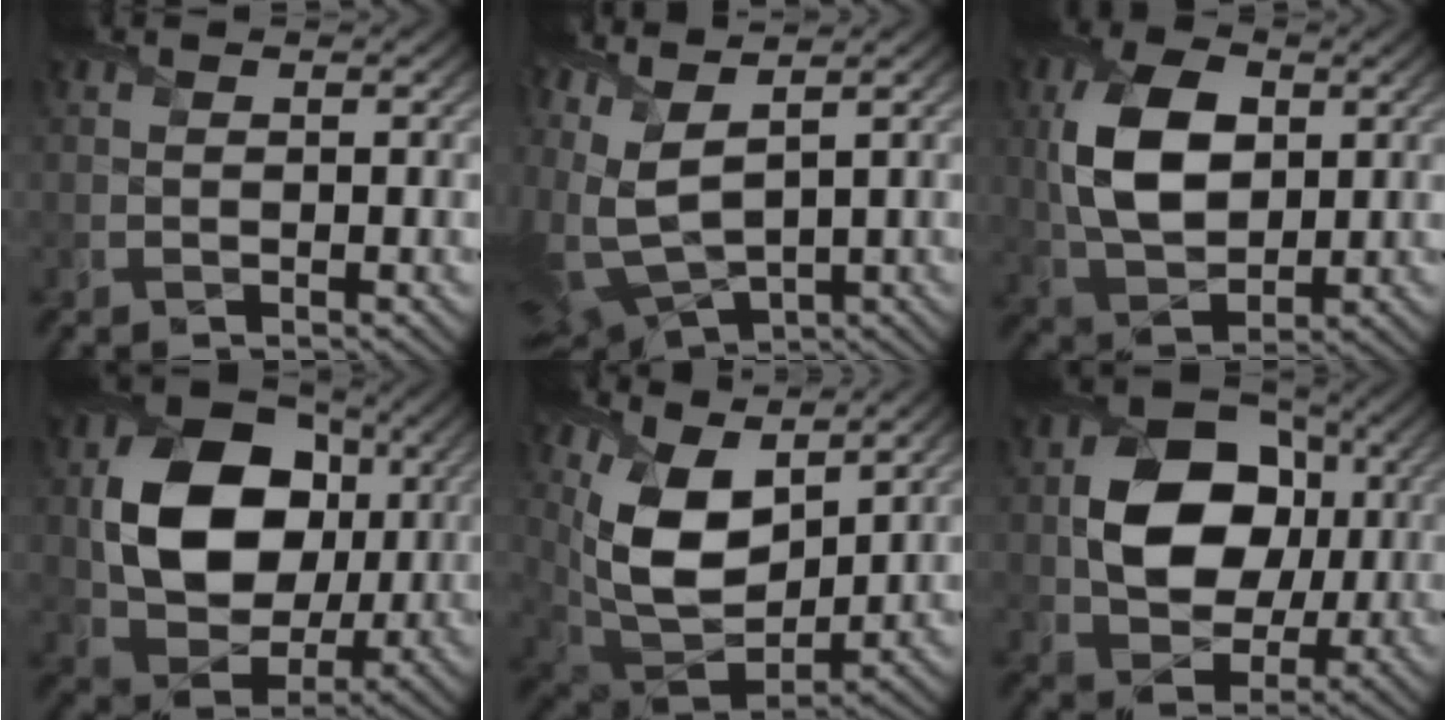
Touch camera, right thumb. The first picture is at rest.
{"total": 10.5, "force": [4.2, 4.6, 8.5], "torque": [-0.230, -0.011, 0.097]}
{"total": 10.2, "force": [1.9, 6.4, 7.8], "torque": [-0.181, 0.005, 0.038]}
{"total": 13.9, "force": [1.8, 10.6, 8.8], "torque": [-0.164, -0.007, 0.037]}
{"total": 12.0, "force": [5.5, 6.9, 8.1], "torque": [-0.190, -0.014, 0.110]}
{"total": 12.3, "force": [1.2, 9.3, 7.9], "torque": [-0.145, -0.004, 0.018]}